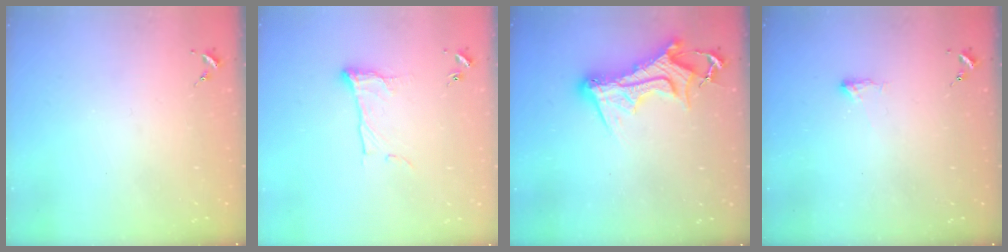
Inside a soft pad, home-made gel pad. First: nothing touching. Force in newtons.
{"total": 9.1, "press": 9.1, "slide": 0.3}
{"total": 14.1, "press": 14.1, "slide": 1.5}
{"total": 4.1, "press": 4.0, "slide": 0.9}